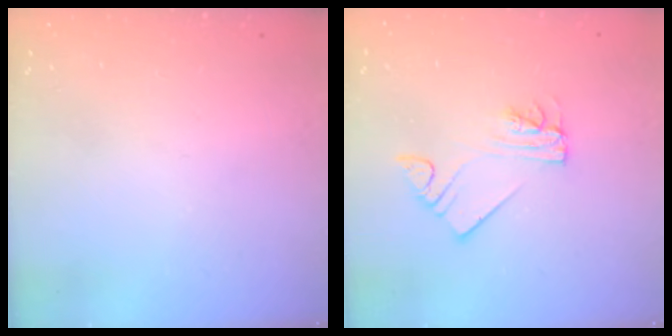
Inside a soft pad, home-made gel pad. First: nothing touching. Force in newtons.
{"total": 3.3, "press": 3.3, "slide": 0.3}